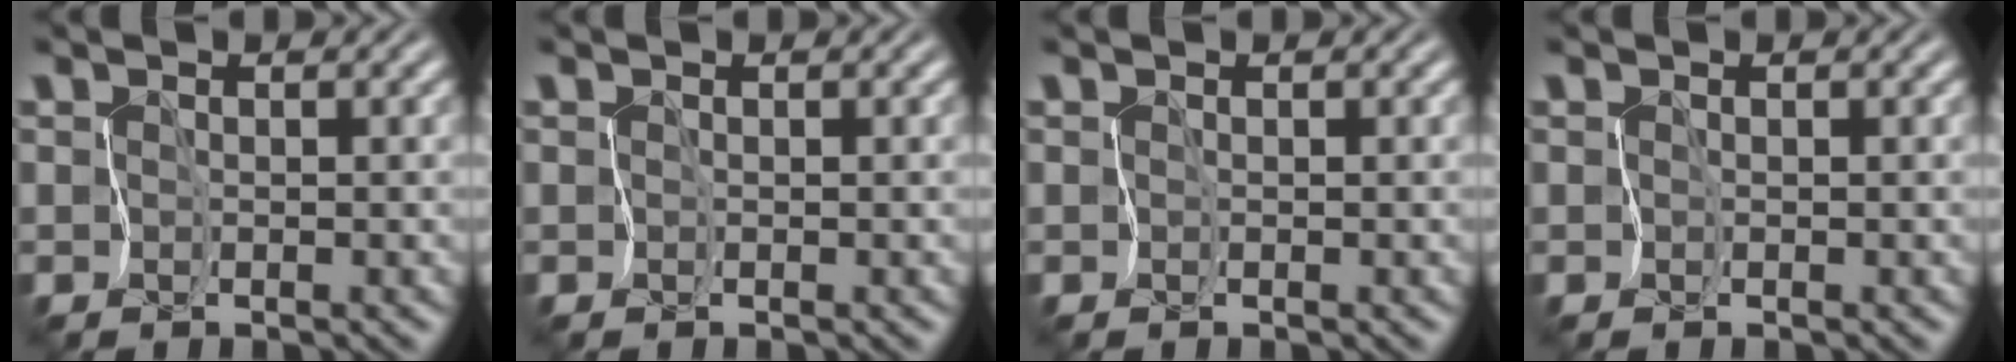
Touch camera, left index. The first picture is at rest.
{"total": 0.0}
{"total": 0.0}
{"total": 0.0}